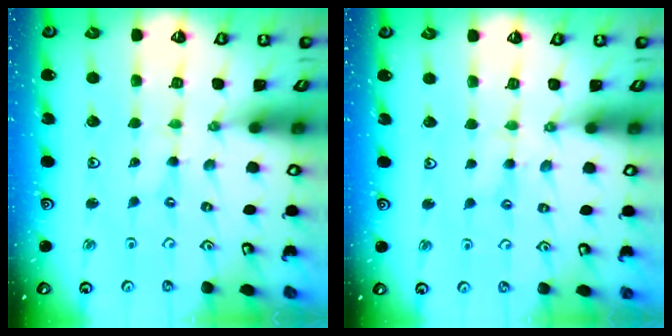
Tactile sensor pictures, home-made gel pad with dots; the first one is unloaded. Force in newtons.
{"total": 2.6, "press": 2.6, "slide": 0.5}